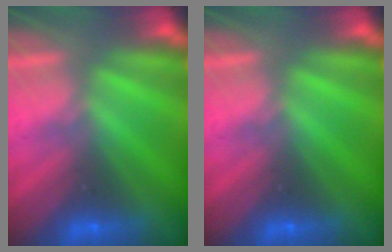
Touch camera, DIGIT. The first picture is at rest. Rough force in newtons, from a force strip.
{"total": 0.0}